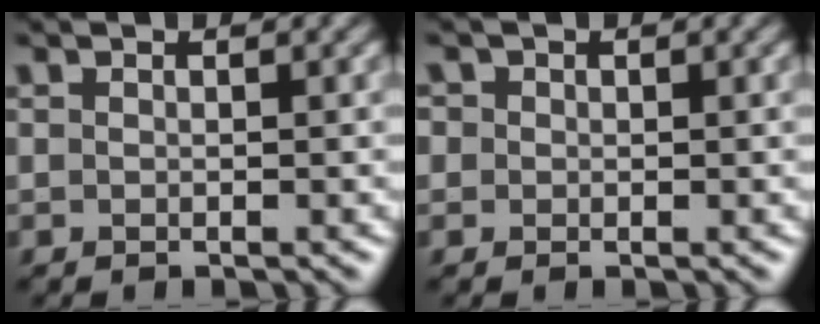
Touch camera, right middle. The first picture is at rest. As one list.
[{"total": 1.4, "force": [0.5, 1.3, 0.4], "torque": [-0.004, 0.007, -0.005]}]